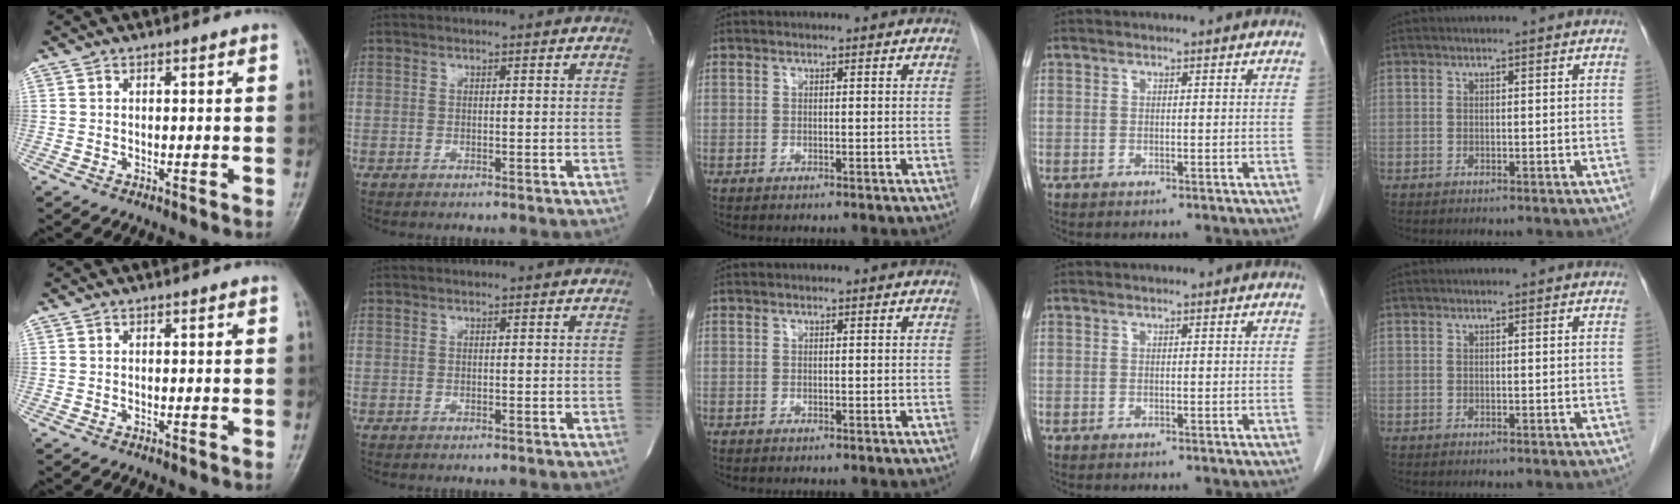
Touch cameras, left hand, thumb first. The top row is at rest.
{}